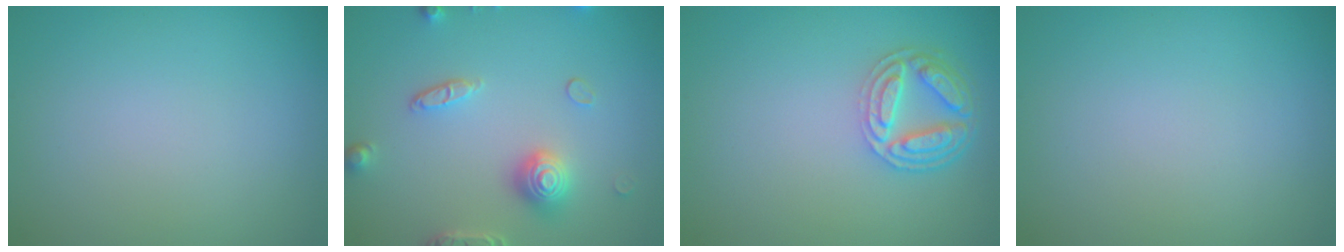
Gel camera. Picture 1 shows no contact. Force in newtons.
{"total": 3.7, "press": 3.3, "slide": 1.6}
{"total": 4.3, "press": 3.5, "slide": 2.5}
{"total": 0.0}